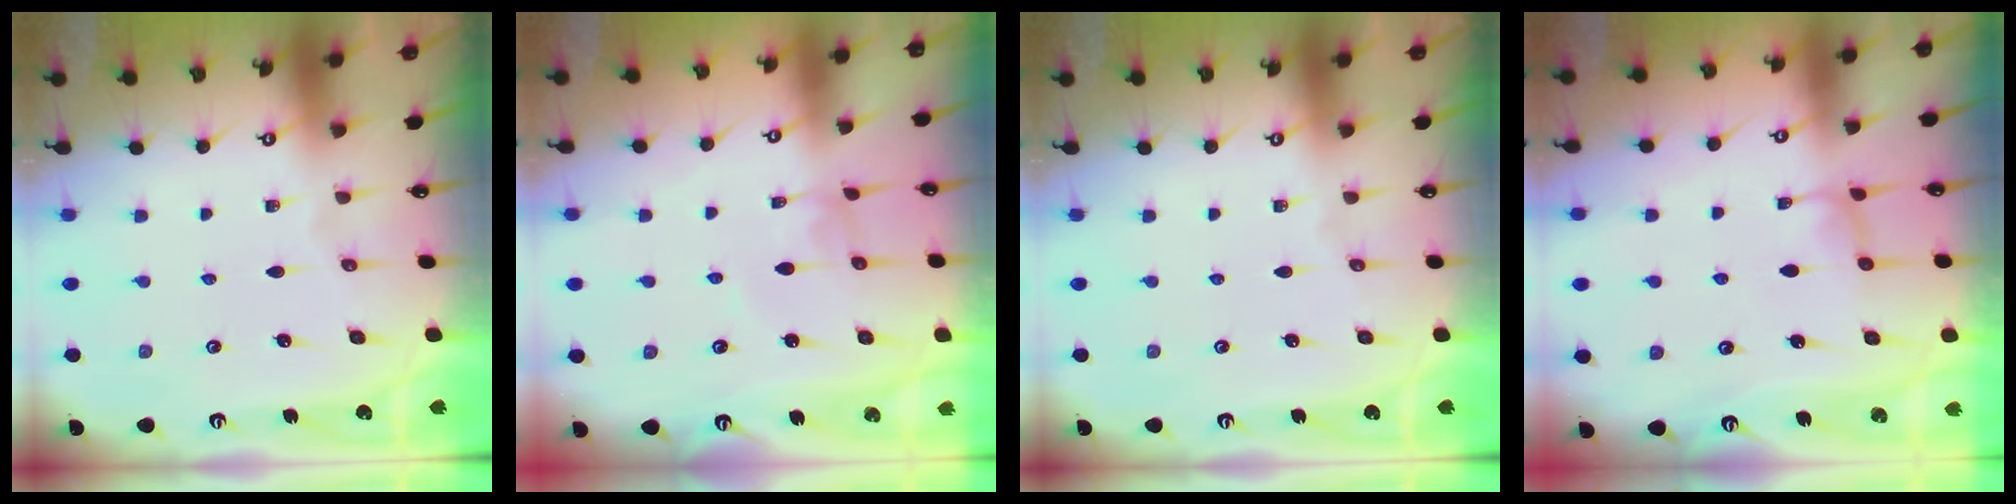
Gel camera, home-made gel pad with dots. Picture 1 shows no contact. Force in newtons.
{"total": 2.8, "press": 2.8, "slide": 0.1}
{"total": 0.0}
{"total": 0.6, "press": 0.6, "slide": 0.3}